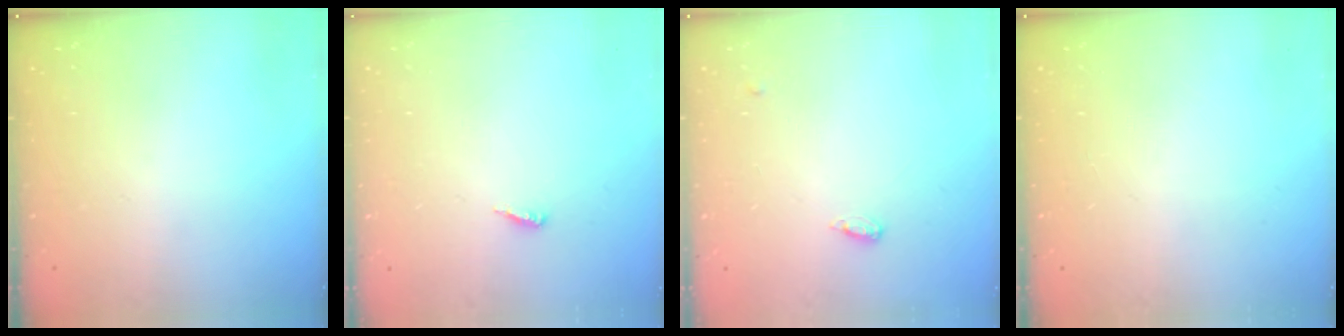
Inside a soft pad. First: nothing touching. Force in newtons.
{"total": 3.9, "press": 3.9, "slide": 0.3}
{"total": 4.0, "press": 3.9, "slide": 0.7}
{"total": 0.0}